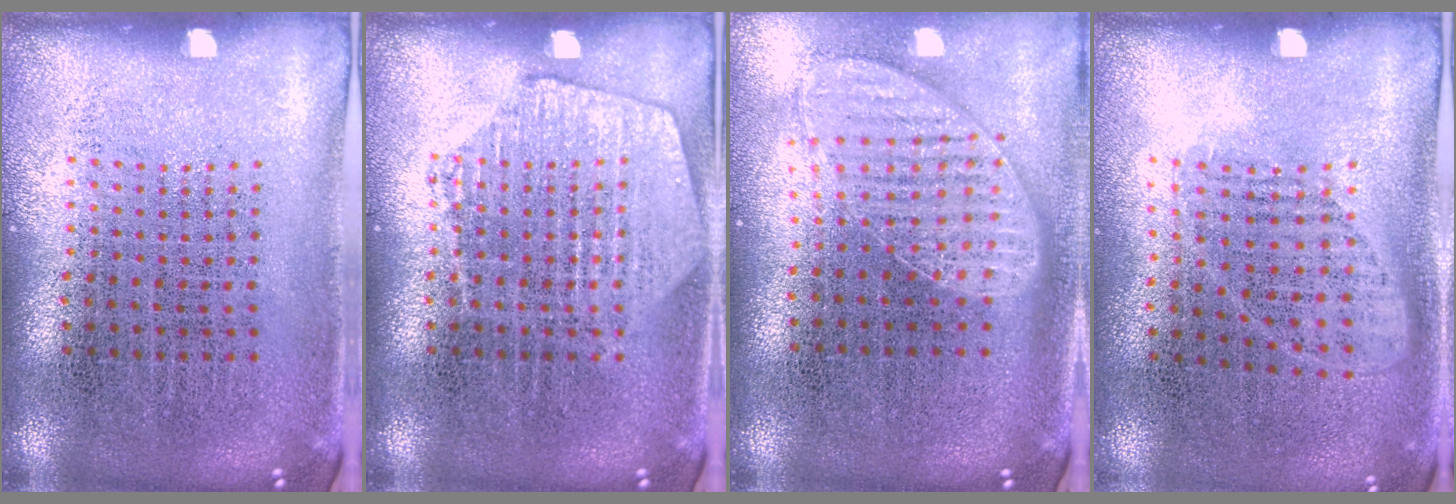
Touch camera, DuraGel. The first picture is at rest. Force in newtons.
{"total": 2.0, "press": 2.0, "slide": 0.3}
{"total": 1.4, "press": 1.2, "slide": 0.7}
{"total": 0.9, "press": 0.8, "slide": 0.5}